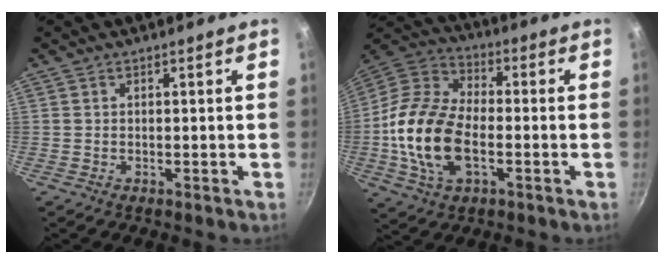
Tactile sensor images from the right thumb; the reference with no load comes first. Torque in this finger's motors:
{"motor_torque": [-0.18, 1.43, 1.98, -0.79, 0.58]}